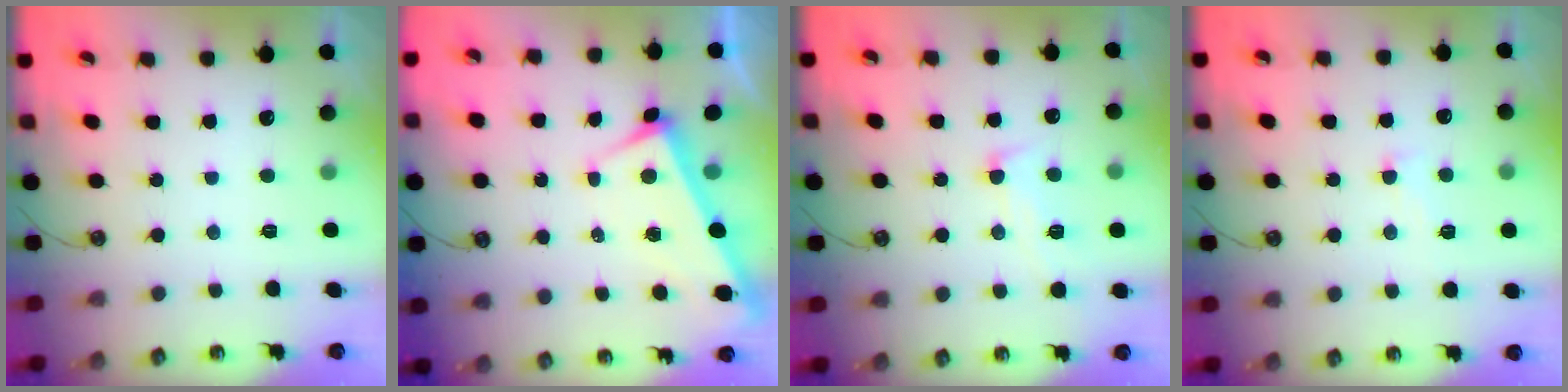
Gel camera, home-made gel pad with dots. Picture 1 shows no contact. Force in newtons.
{"total": 3.4, "press": 3.4, "slide": 0.3}
{"total": 5.5, "press": 5.5, "slide": 1.0}
{"total": 0.8, "press": 0.5, "slide": 0.7}